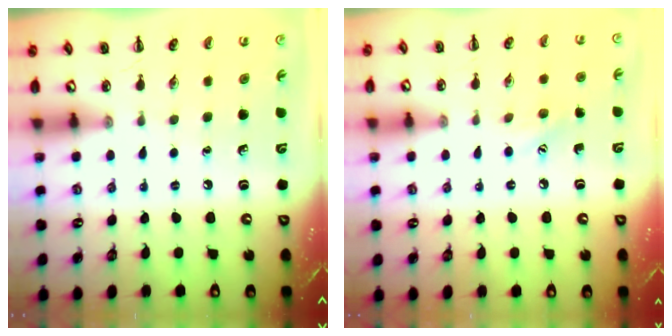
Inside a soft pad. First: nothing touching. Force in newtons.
{"total": 6.4, "press": 6.3, "slide": 1.5}